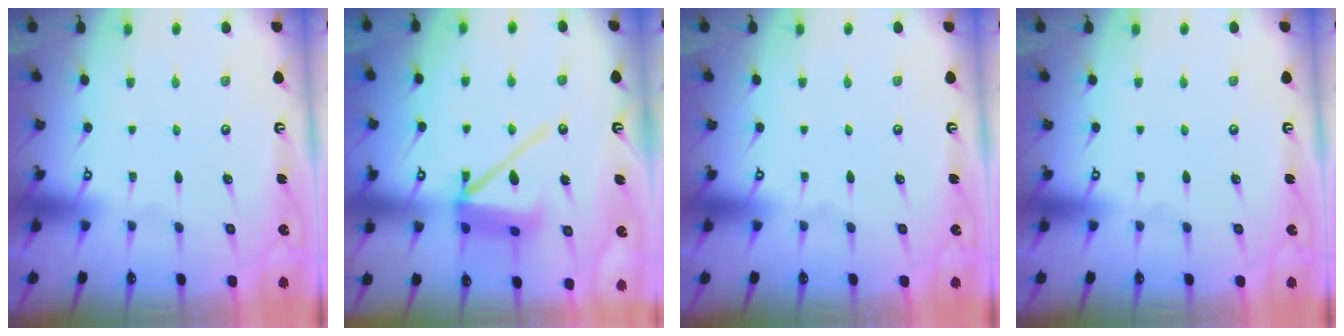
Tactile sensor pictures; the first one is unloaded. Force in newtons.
{"total": 12.3, "press": 12.2, "slide": 1.7}
{"total": 0.0}
{"total": 0.0}